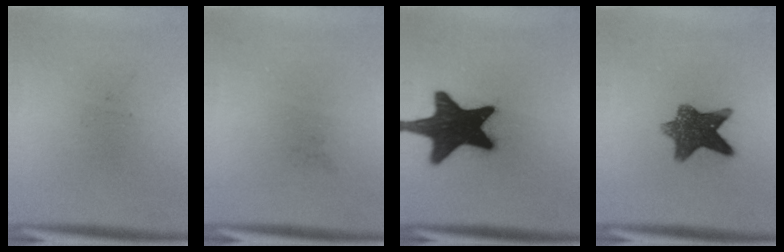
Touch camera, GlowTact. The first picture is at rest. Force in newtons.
{"total": 0.0}
{"total": 19.2}
{"total": 9.5}